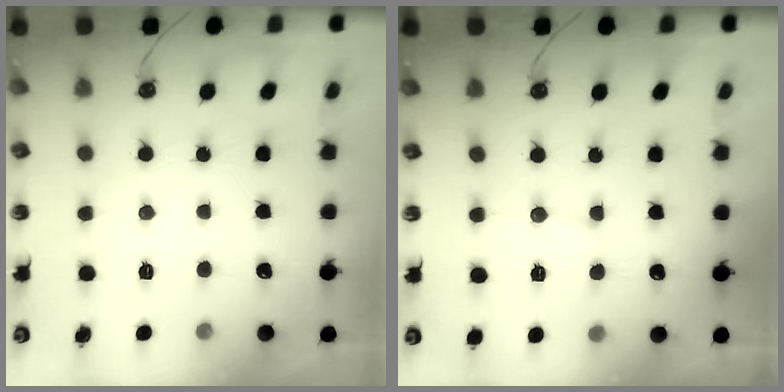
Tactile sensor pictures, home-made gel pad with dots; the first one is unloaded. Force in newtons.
{"total": 5.5, "press": 5.5, "slide": 0.5}